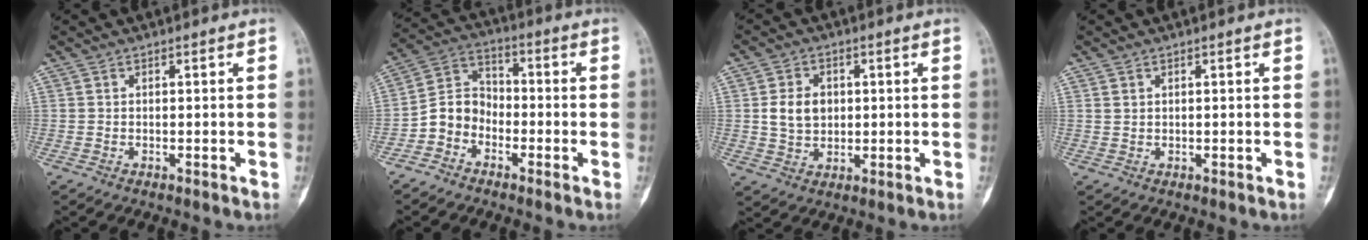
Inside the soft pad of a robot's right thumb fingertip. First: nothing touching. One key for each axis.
{"total": 7.3, "fx": -3.4, "fy": 5.9, "fz": 2.7, "tx": -0.029, "ty": 0.049, "tz": -0.078}
{"total": 6.8, "fx": 0.8, "fy": 5.2, "fz": 4.2, "tx": -0.059, "ty": -0.003, "tz": 0.017}
{"total": 0.9, "fx": 0.5, "fy": 0.7, "fz": 0.3, "tx": -0.001, "ty": -0.001, "tz": 0.010}